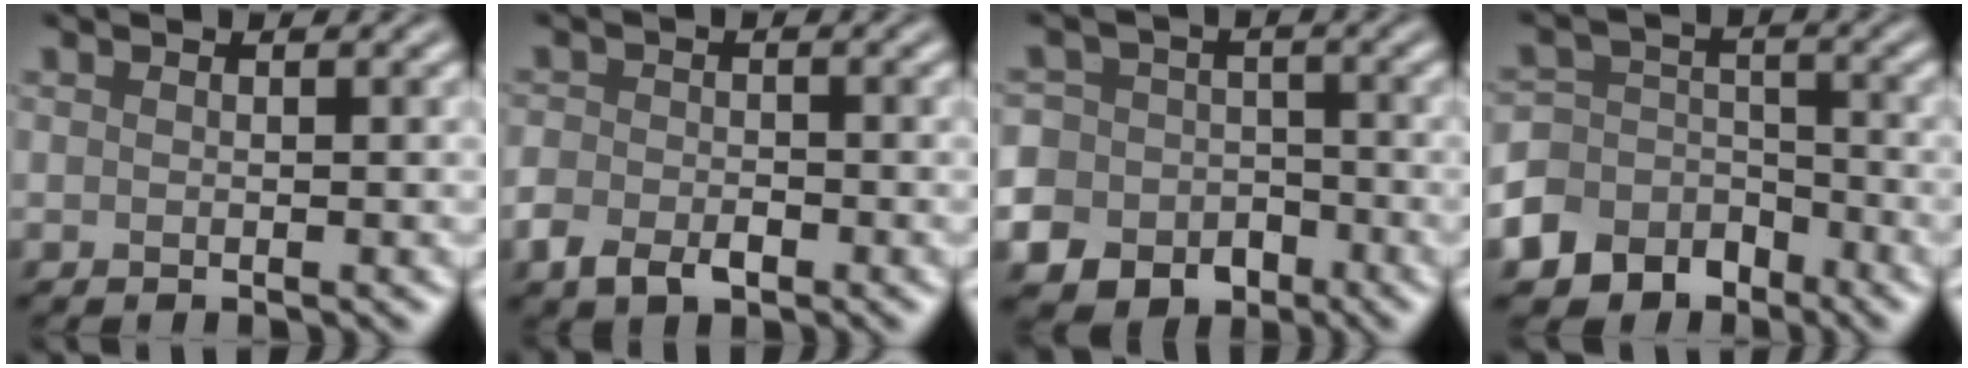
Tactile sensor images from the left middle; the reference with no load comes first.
{"total": 3.0, "force": [-1.6, 1.9, 1.7], "torque": [-0.034, -0.003, -0.037]}
{"total": 12.2, "force": [-6.3, 10.4, 1.9], "torque": [-0.054, -0.044, -0.119]}
{"total": 7.8, "force": [-5.2, 5.7, 1.2], "torque": [-0.005, -0.012, -0.105]}